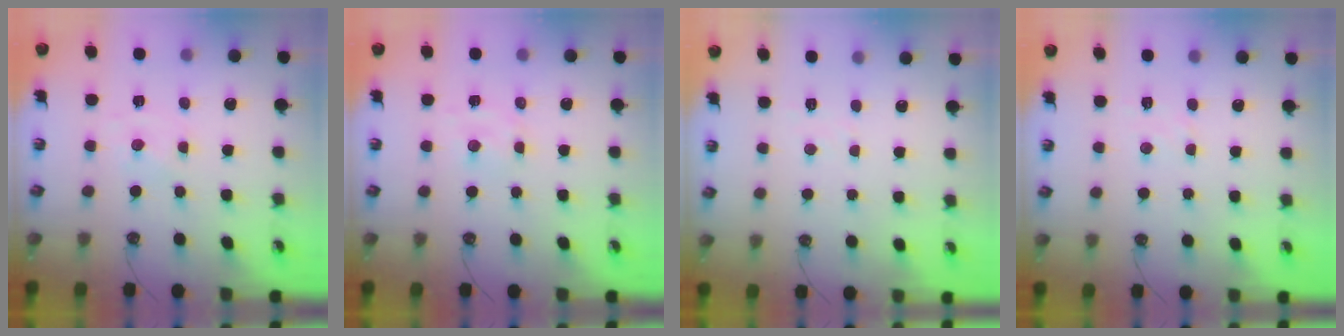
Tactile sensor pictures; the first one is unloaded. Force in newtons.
{"total": 2.3, "press": 2.3, "slide": 0.5}
{"total": 3.2, "press": 3.2, "slide": 0.4}
{"total": 2.8, "press": 2.8, "slide": 0.4}